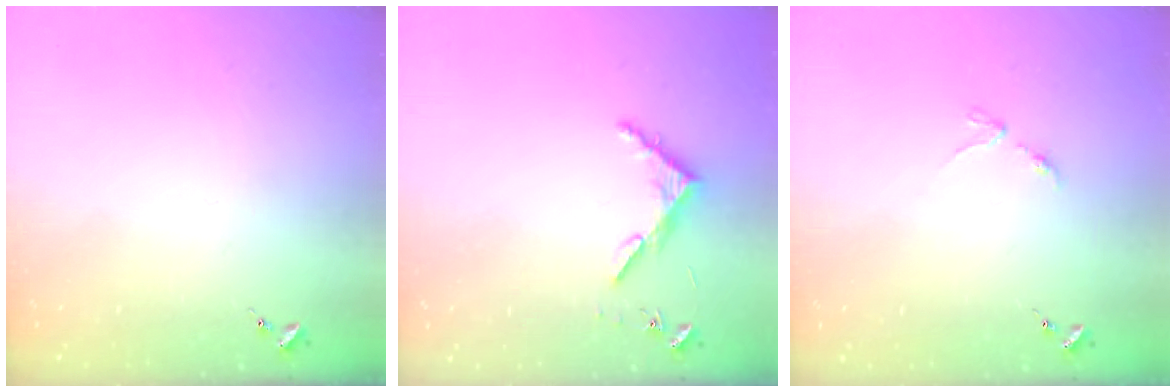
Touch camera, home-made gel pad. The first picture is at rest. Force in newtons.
{"total": 4.0, "press": 4.0, "slide": 0.3}
{"total": 2.8, "press": 2.8, "slide": 0.5}